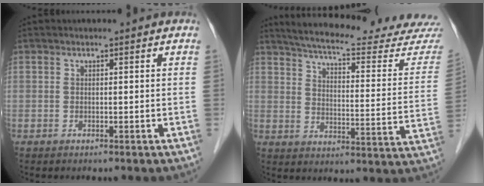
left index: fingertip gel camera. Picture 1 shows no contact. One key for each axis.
{"total": 25.2, "fx": 23.5, "fy": 1.3, "fz": 9.1, "tx": -0.137, "ty": -0.087, "tz": 0.290}